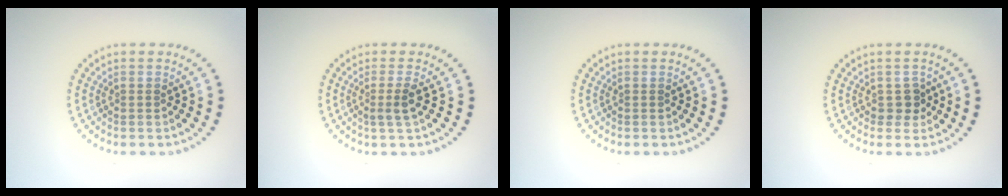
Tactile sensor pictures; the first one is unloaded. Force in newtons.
{"total": 1.7, "press": 1.3, "slide": 1.1}
{"total": 0.0}
{"total": 1.5, "press": 1.3, "slide": 0.7}